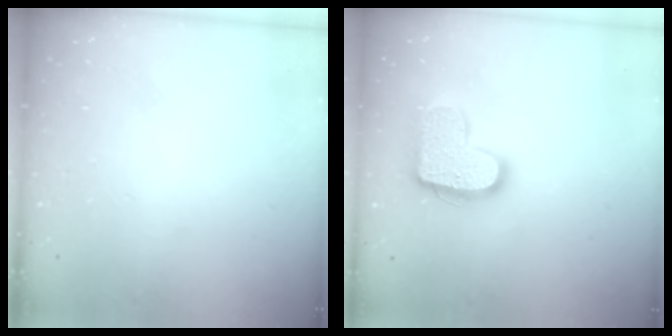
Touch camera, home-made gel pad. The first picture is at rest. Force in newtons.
{"total": 14.9, "press": 14.9, "slide": 1.0}